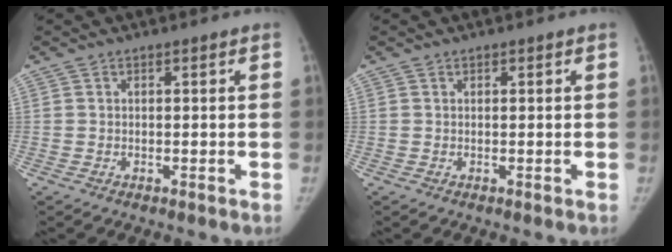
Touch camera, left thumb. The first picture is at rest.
{"total": 0.0}